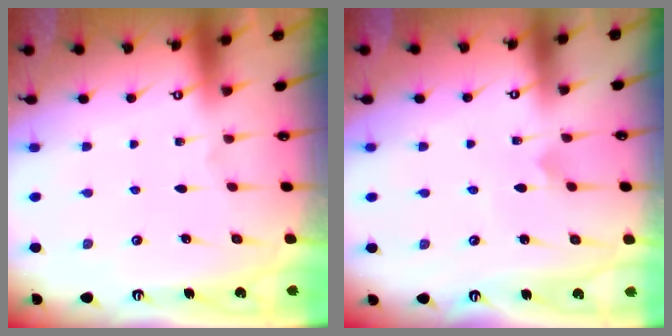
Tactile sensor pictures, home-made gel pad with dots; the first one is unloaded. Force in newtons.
{"total": 2.7, "press": 2.7, "slide": 0.1}